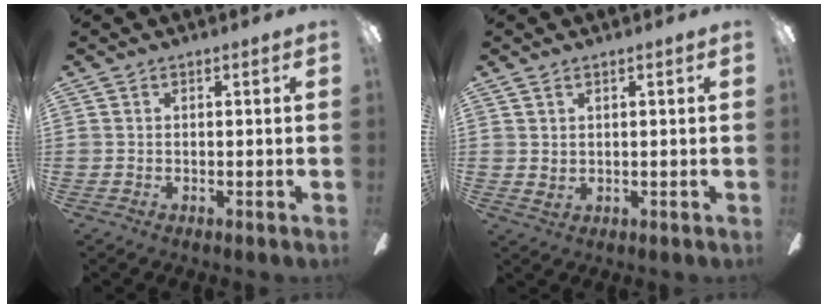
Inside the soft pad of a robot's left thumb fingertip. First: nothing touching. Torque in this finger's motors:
{"motor_torque": [-0.16, -0.24, 0.35, -0.25, 0.01]}